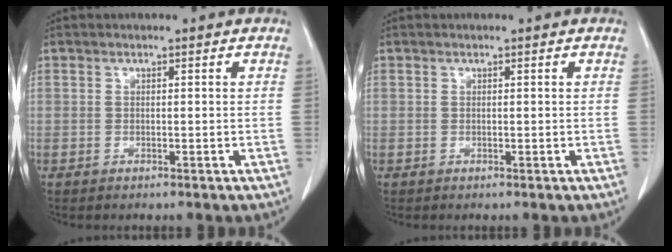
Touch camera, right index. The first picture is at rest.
{"total": 0.0}